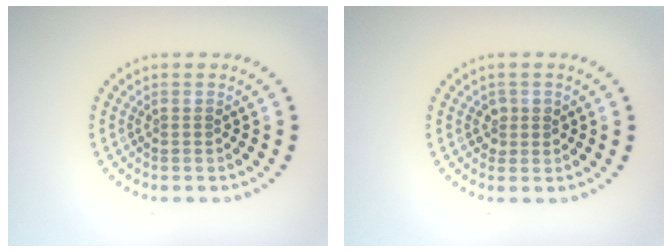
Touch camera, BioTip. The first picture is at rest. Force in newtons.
{"total": 1.2, "press": 1.1, "slide": 0.4}